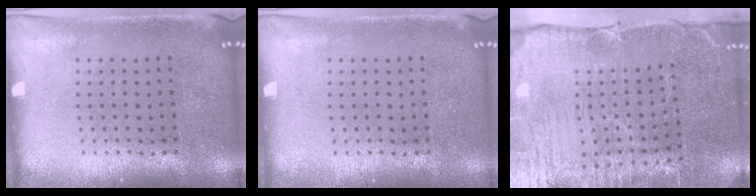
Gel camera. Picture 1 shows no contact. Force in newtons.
{"total": 0.0}
{"total": 4.0, "press": 3.9, "slide": 1.0}